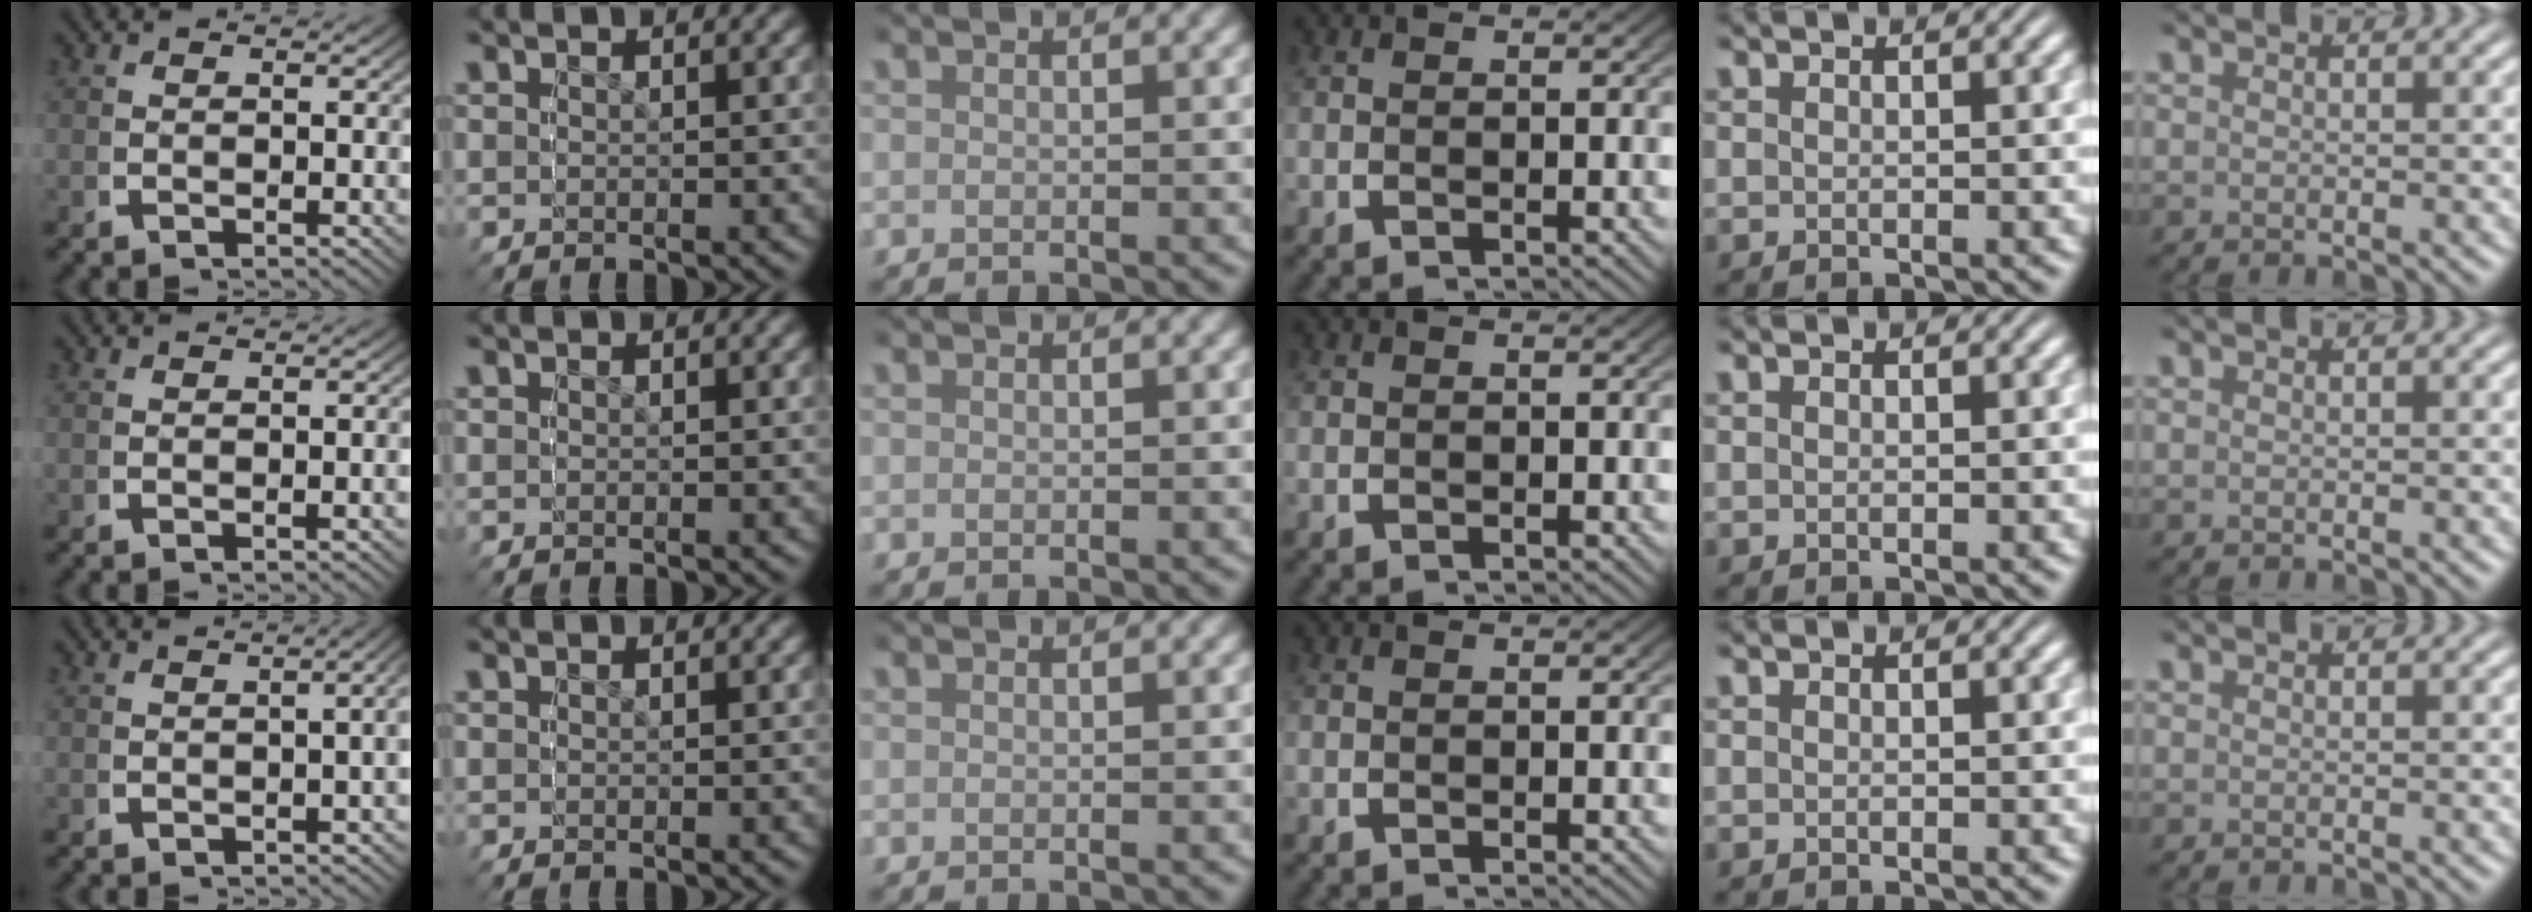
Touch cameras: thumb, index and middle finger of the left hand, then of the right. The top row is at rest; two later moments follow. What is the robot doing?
{"motion": "grasp_and_lifting", "object": "bottle"}